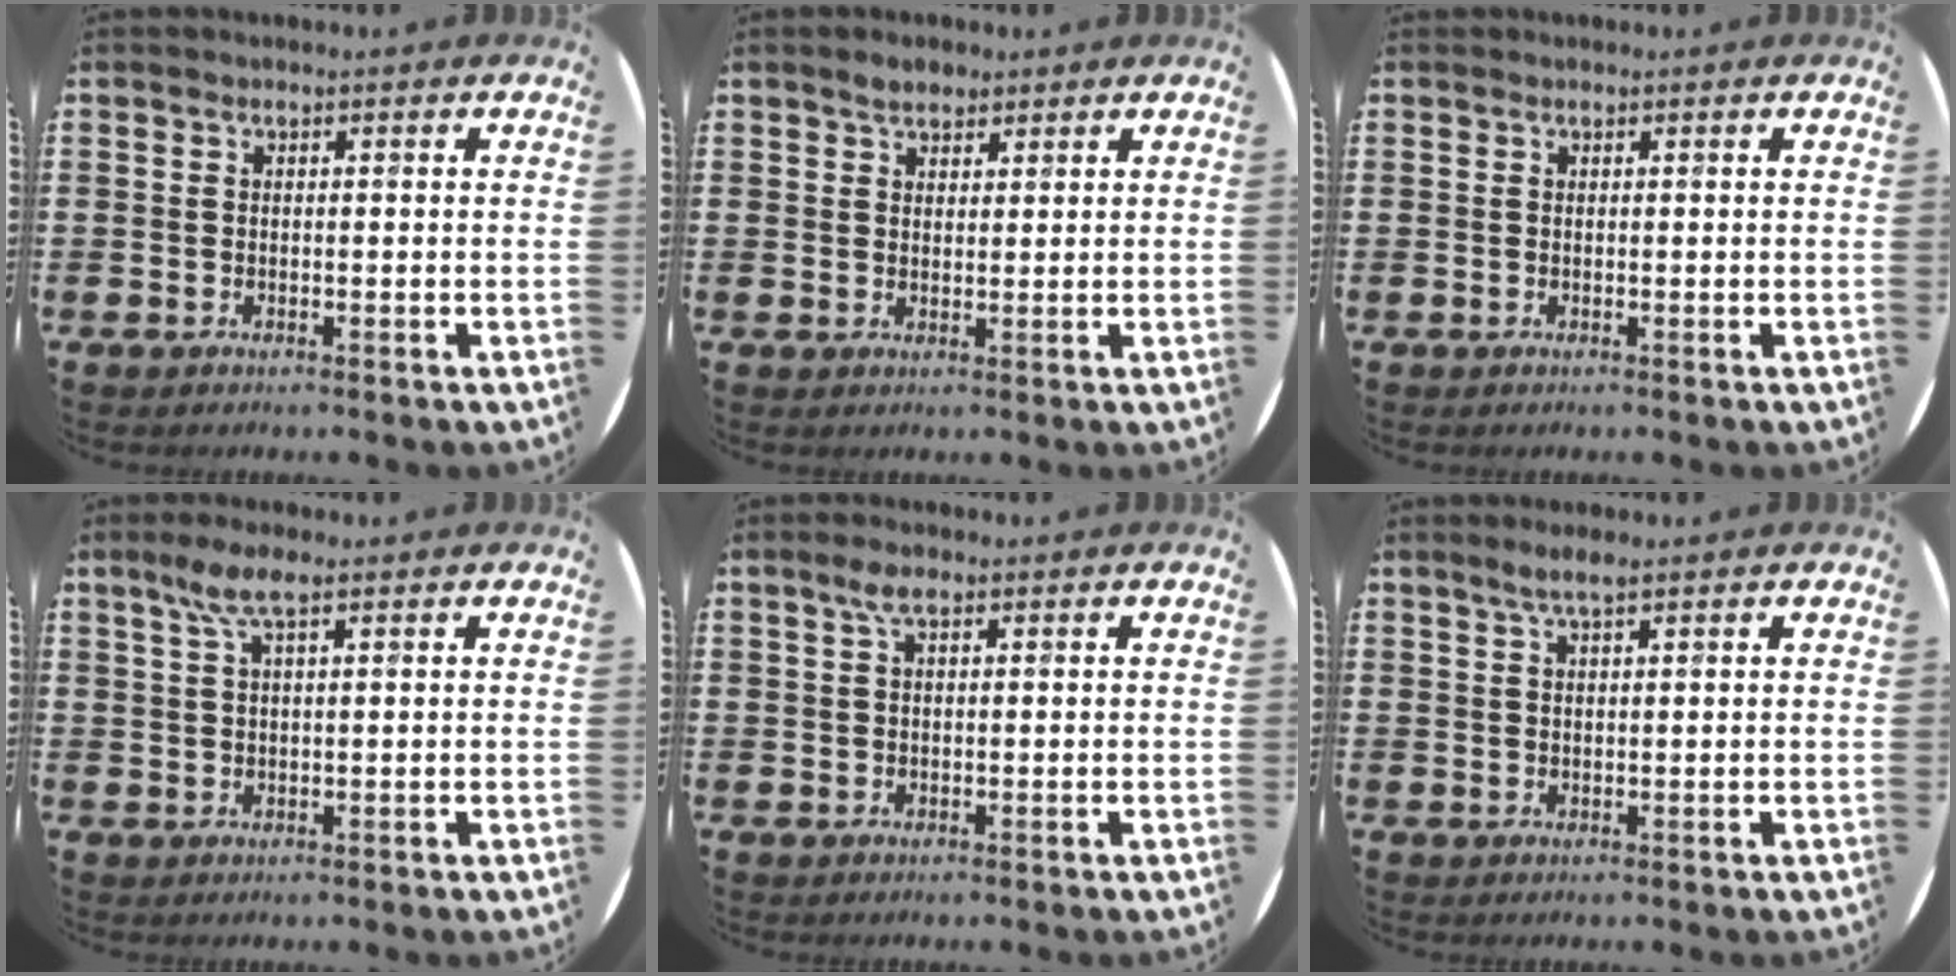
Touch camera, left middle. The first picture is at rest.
{"total": 2.3, "force": [1.9, 1.1, 0.6], "torque": [-0.005, 0.001, 0.035]}
{"total": 0.0}
{"total": 4.2, "force": [2.3, 1.0, 3.3], "torque": [-0.070, 0.007, 0.039]}
{"total": 1.7, "force": [0.8, 0.5, 1.4], "torque": [-0.031, 0.006, 0.012]}
{"total": 2.4, "force": [1.7, 0.3, 1.6], "torque": [-0.033, 0.004, 0.030]}